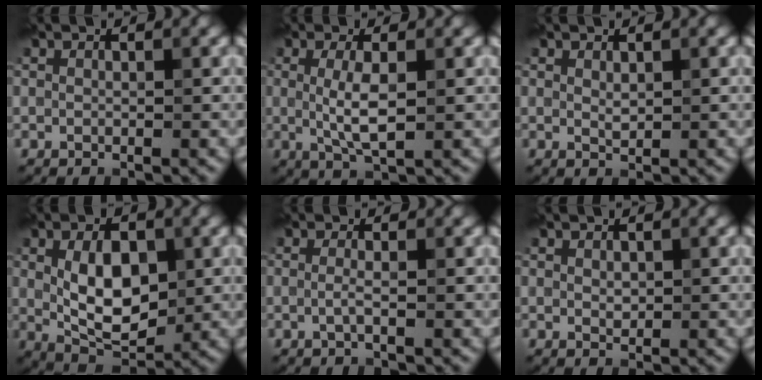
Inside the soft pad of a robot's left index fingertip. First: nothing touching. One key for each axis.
{"total": 3.2, "fx": 0.0, "fy": 0.8, "fz": 3.1, "tx": -0.067, "ty": -0.006, "tz": 0.002}
{"total": 0.7, "fx": 0.3, "fy": 0.4, "fz": 0.5, "tx": -0.012, "ty": -0.004, "tz": 0.011}
{"total": 6.8, "fx": 0.2, "fy": 4.0, "fz": 5.5, "tx": -0.103, "ty": -0.008, "tz": 0.008}
{"total": 1.0, "fx": -0.5, "fy": 0.0, "fz": 0.8, "tx": -0.021, "ty": -0.007, "tz": -0.011}
{"total": 0.8, "fx": 0.0, "fy": 0.6, "fz": 0.6, "tx": -0.010, "ty": -0.005, "tz": 0.005}